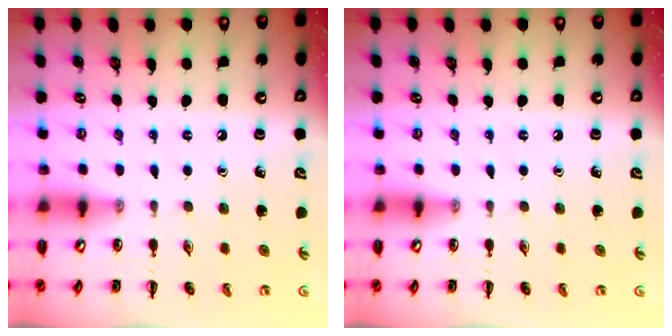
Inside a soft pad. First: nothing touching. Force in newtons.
{"total": 0.0}